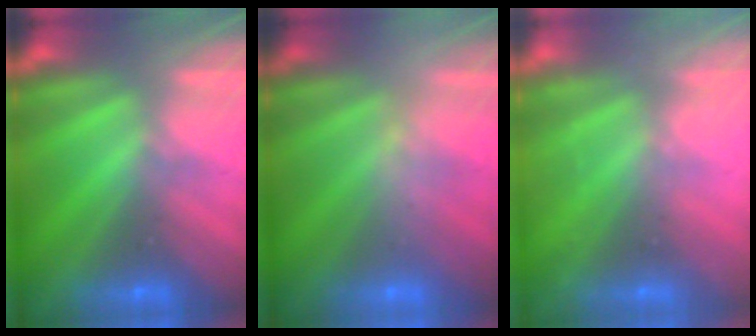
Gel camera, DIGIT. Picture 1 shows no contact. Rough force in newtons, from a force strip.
{"total": 2.5}
{"total": 2.2}